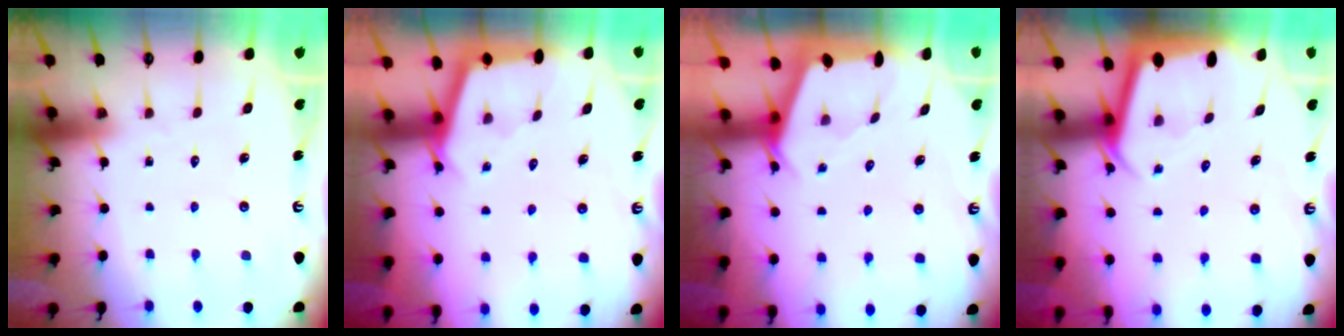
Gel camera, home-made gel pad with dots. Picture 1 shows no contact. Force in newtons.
{"total": 2.9, "press": 2.9, "slide": 0.3}
{"total": 2.4, "press": 2.4, "slide": 0.3}
{"total": 2.3, "press": 2.3, "slide": 0.1}